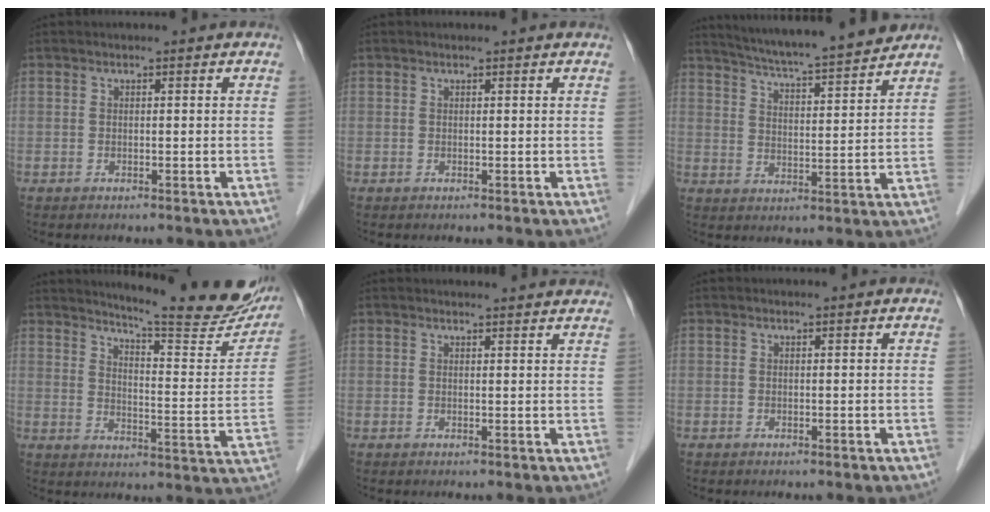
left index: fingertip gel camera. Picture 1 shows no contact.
{"total": 1.1, "force": [1.0, 0.0, 0.3], "torque": [-0.012, 0.005, 0.011]}
{"total": 14.7, "force": [13.4, -0.1, 5.9], "torque": [-0.103, 0.004, 0.196]}
{"total": 21.1, "force": [18.7, 1.9, 9.5], "torque": [-0.127, -0.071, 0.229]}
{"total": 7.6, "force": [7.3, 0.3, 2.0], "torque": [-0.019, 0.016, 0.067]}
{"total": 0.0}